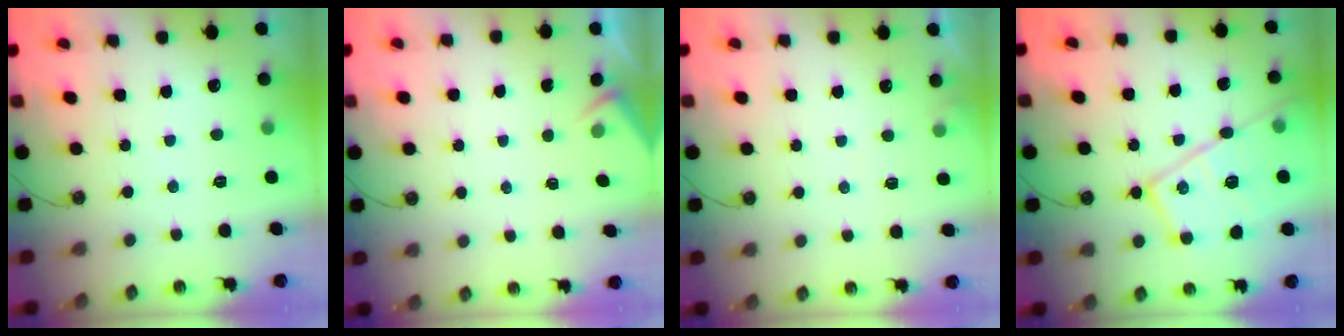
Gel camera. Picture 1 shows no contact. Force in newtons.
{"total": 2.6, "press": 2.6, "slide": 0.4}
{"total": 4.2, "press": 4.1, "slide": 0.6}
{"total": 19.4, "press": 19.3, "slide": 1.9}